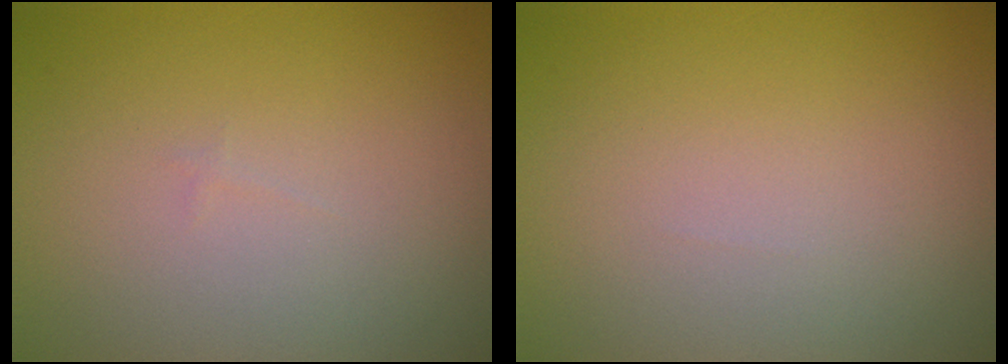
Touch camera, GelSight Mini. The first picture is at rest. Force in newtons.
{"total": 0.0}